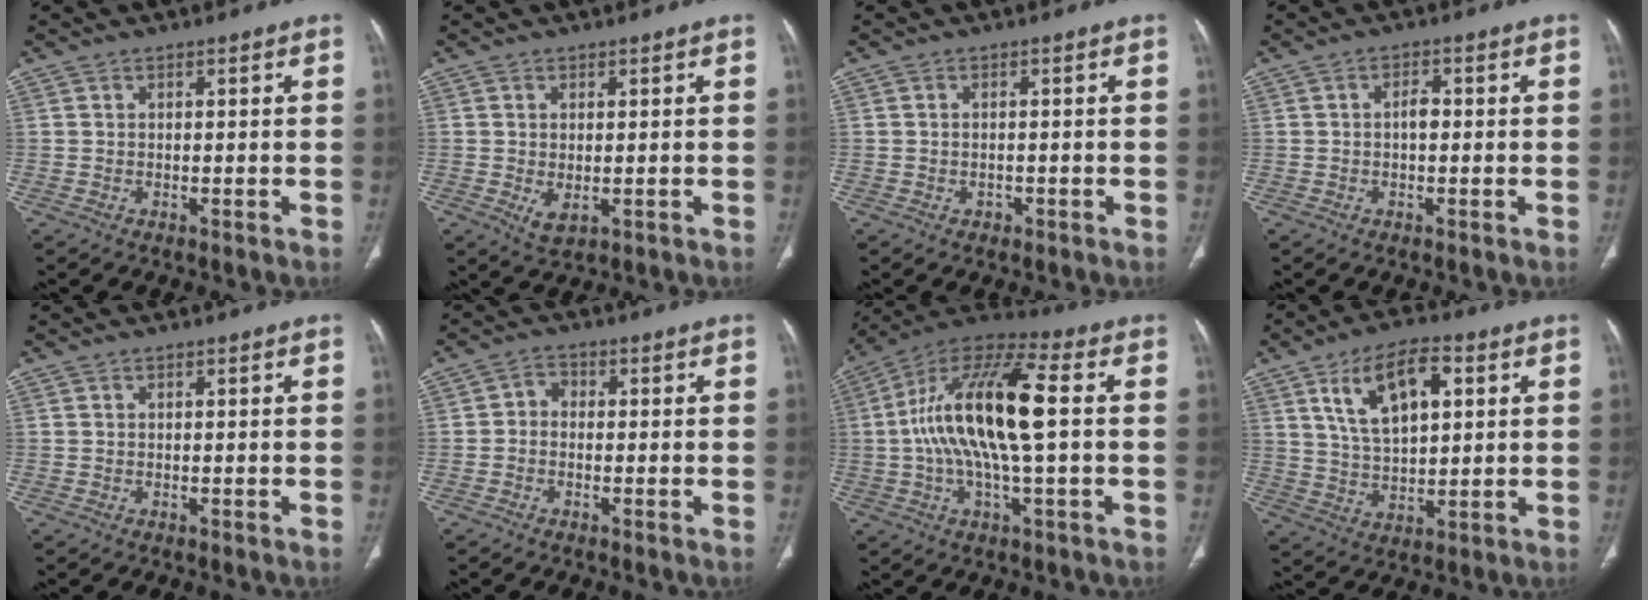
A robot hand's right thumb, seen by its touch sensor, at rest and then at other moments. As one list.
[{"total": 3.1, "force": [-0.5, 1.6, 2.6], "torque": [-0.044, -0.006, 0.004]}, {"total": 0.9, "force": [-0.4, 0.7, 0.4], "torque": [-0.004, 0.004, -0.002]}, {"total": 2.1, "force": [-0.1, 1.2, 1.7], "torque": [-0.023, 0.005, -0.004]}, {"total": 0.0}, {"total": 2.3, "force": [-0.5, 1.8, 1.3], "torque": [-0.012, 0.013, -0.020]}, {"total": 18.6, "force": [0.9, 5.8, 17.6], "torque": [-0.348, 0.034, 0.009]}, {"total": 12.7, "force": [4.6, 6.5, 9.9], "torque": [-0.157, -0.007, 0.086]}]